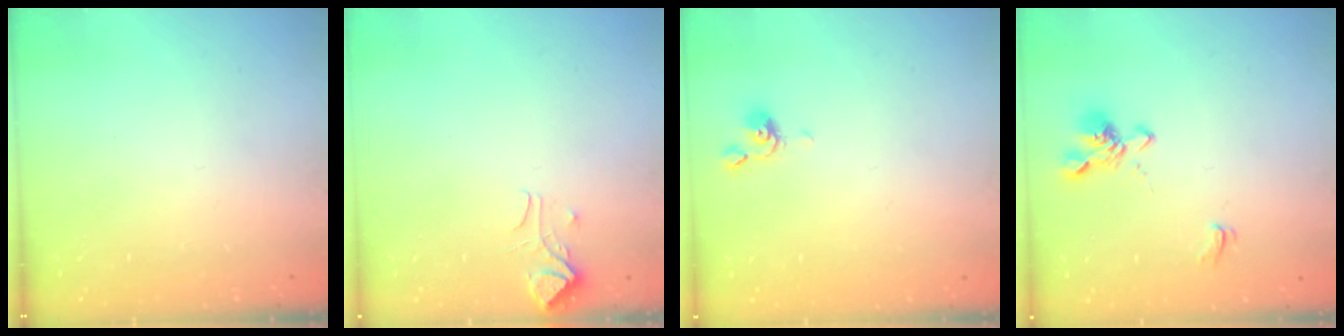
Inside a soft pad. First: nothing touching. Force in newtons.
{"total": 0.9, "press": 0.5, "slide": 0.8}
{"total": 0.9, "press": 0.8, "slide": 0.3}
{"total": 1.9, "press": 1.6, "slide": 1.0}